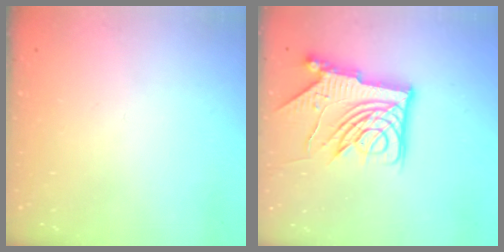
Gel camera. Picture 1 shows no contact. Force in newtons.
{"total": 15.7, "press": 15.6, "slide": 1.5}